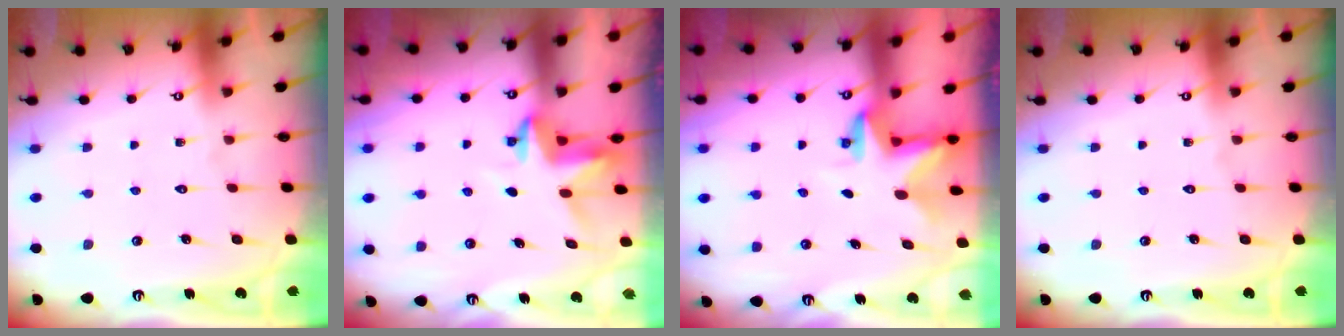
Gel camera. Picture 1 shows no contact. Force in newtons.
{"total": 3.7, "press": 3.7, "slide": 0.4}
{"total": 2.9, "press": 2.9, "slide": 0.2}
{"total": 0.0}